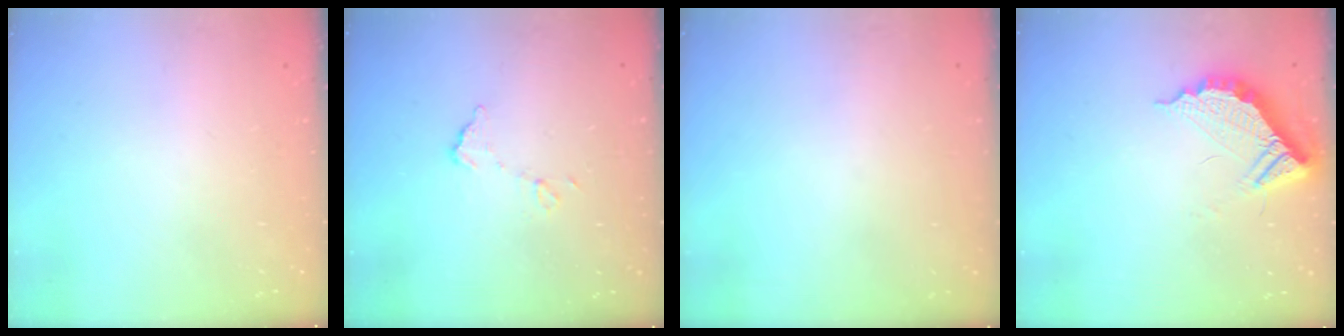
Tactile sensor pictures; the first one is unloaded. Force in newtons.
{"total": 6.3, "press": 6.3, "slide": 0.3}
{"total": 3.0, "press": 3.0, "slide": 0.1}
{"total": 11.2, "press": 11.2, "slide": 0.9}